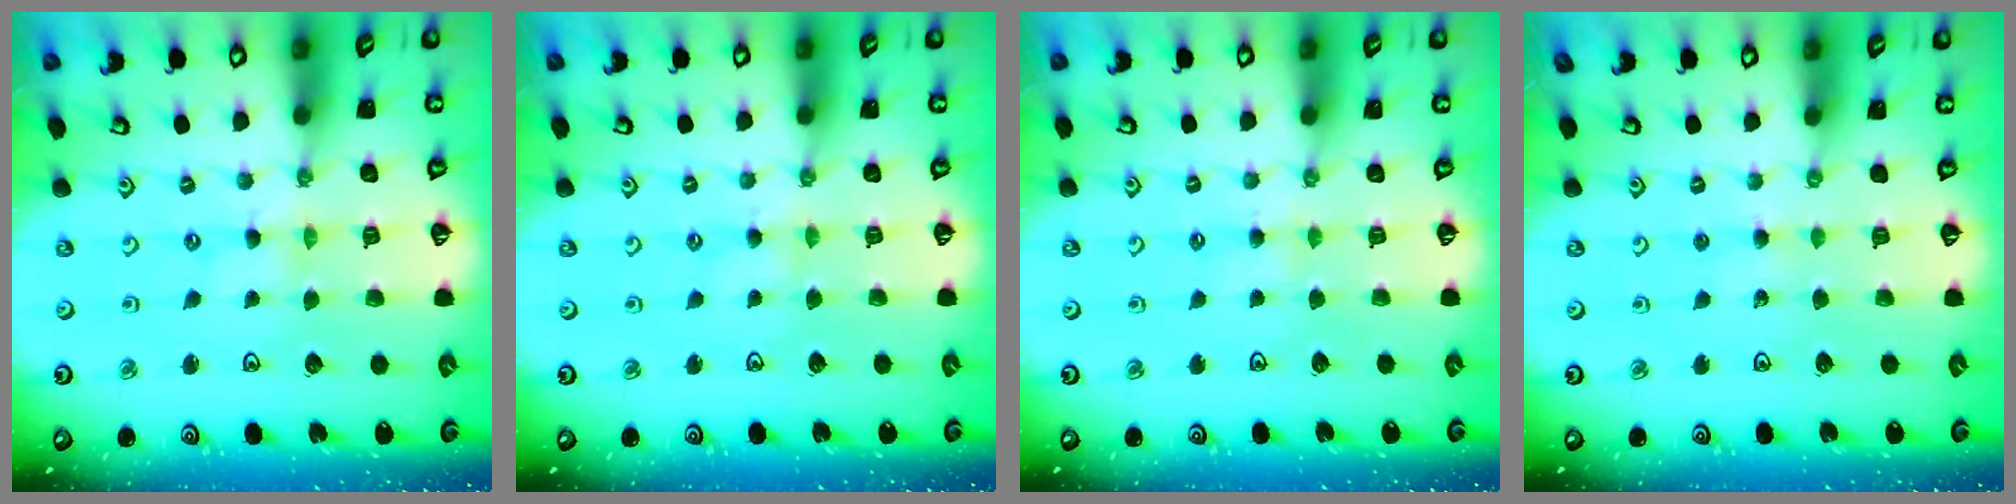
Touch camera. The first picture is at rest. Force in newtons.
{"total": 1.8, "press": 1.8, "slide": 0.5}
{"total": 3.0, "press": 3.0, "slide": 0.5}
{"total": 2.6, "press": 2.6, "slide": 0.3}